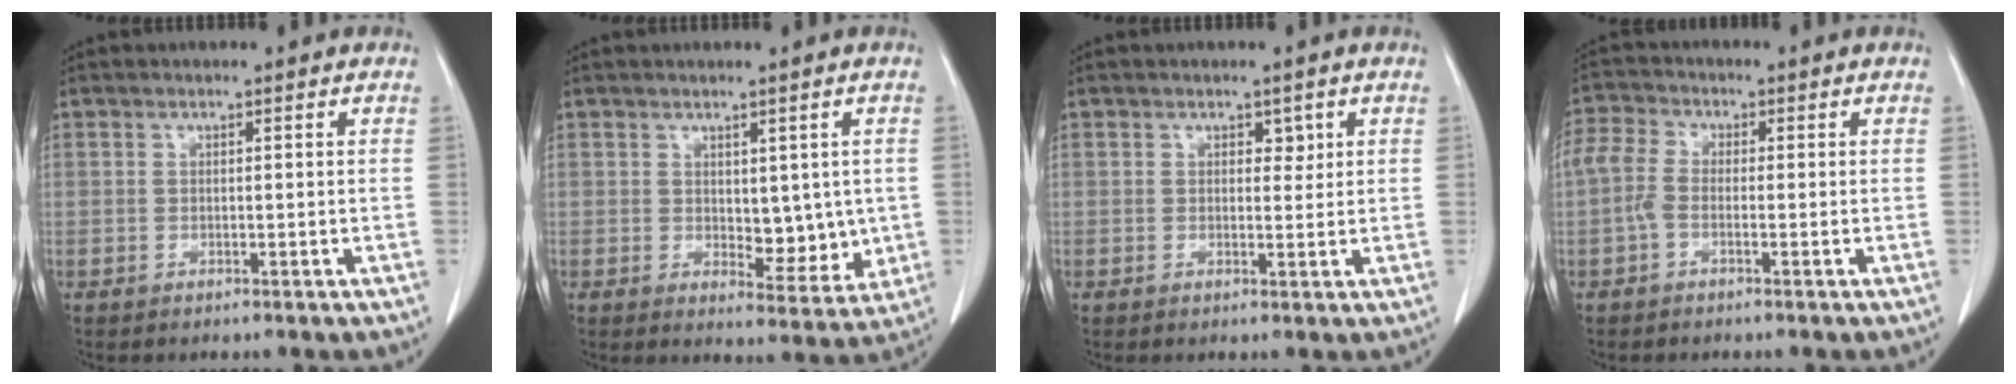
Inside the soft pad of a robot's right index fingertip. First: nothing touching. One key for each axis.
{"total": 6.4, "fx": 0.3, "fy": 3.4, "fz": 5.4, "tx": -0.055, "ty": -0.011, "tz": 0.017}
{"total": 1.6, "fx": 0.8, "fy": 1.1, "fz": 0.9, "tx": -0.006, "ty": -0.003, "tz": 0.010}
{"total": 4.1, "fx": -0.9, "fy": 2.3, "fz": 3.3, "tx": -0.088, "ty": 0.018, "tz": -0.027}